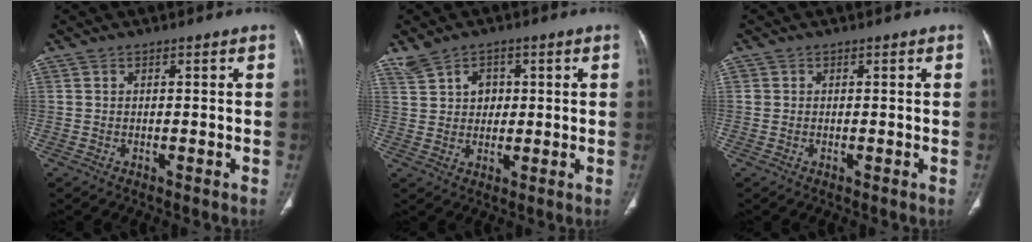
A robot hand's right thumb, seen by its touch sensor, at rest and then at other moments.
{"total": 5.2, "force": [2.1, 3.9, 2.7], "torque": [-0.031, -0.002, 0.041]}
{"total": 0.5, "force": [0.1, 0.5, 0.0], "torque": [0.004, 0.003, 0.001]}